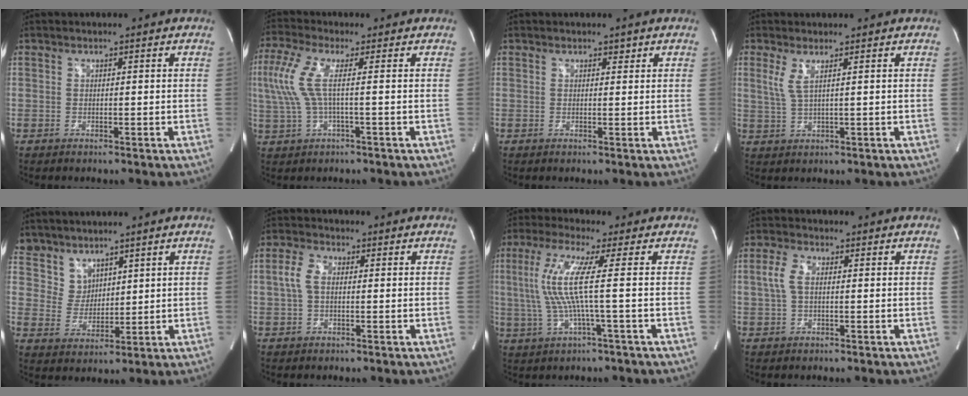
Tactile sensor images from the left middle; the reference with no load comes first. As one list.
[{"total": 7.7, "force": [0.9, 1.6, 7.4], "torque": [-0.192, 0.020, 0.015]}, {"total": 0.8, "force": [0.6, 0.4, 0.4], "torque": [-0.005, 0.001, 0.007]}, {"total": 2.6, "force": [1.1, 0.0, 2.3], "torque": [-0.062, 0.000, 0.031]}, {"total": 5.5, "force": [4.2, 3.4, -0.2], "torque": [0.005, 0.005, 0.097]}, {"total": 3.8, "force": [0.2, 2.1, 3.2], "torque": [-0.086, 0.018, 0.006]}, {"total": 9.6, "force": [0.6, -0.8, 9.6], "torque": [-0.212, 0.006, 0.012]}, {"total": 3.7, "force": [0.4, 1.8, 3.2], "torque": [-0.088, 0.015, 0.010]}]